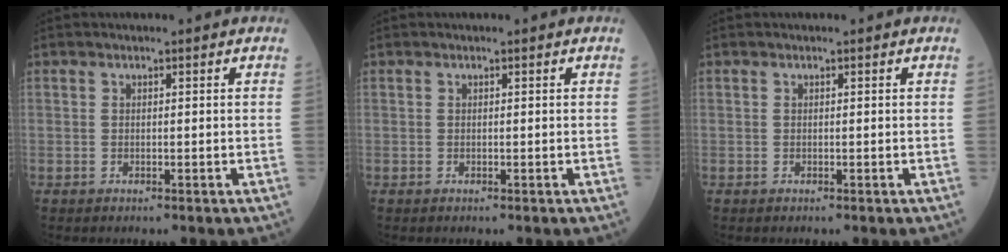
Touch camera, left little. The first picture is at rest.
{"total": 0.0}
{"total": 0.0}